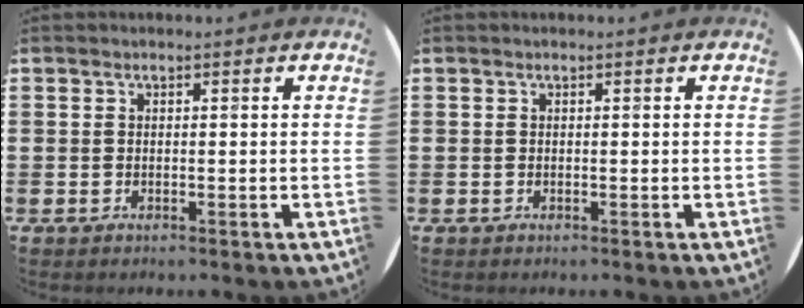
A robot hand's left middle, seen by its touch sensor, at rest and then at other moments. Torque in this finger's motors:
{"motor_torque": [-0.38, -0.05, 0.10, 0.01]}